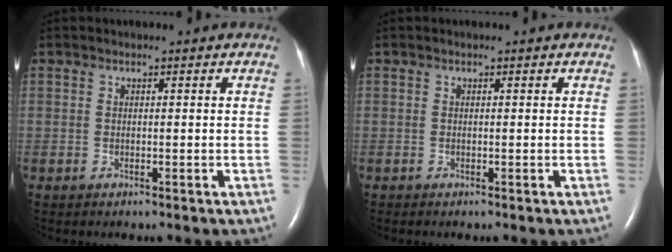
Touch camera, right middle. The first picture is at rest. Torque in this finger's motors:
{"motor_torque": [0.00, 0.00, 0.00, 0.00]}